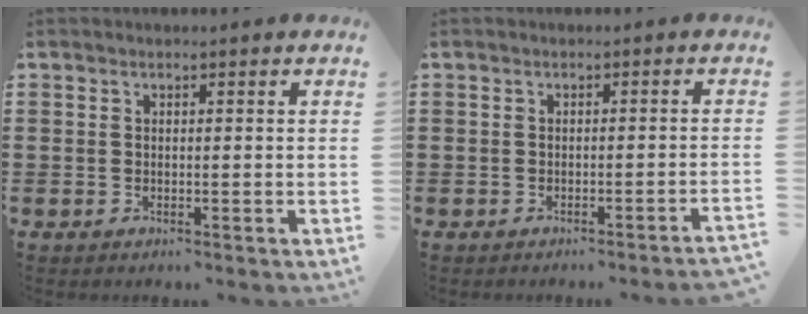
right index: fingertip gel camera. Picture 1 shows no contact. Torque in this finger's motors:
{"motor_torque": [0.35, -0.24, 0.09, 0.01]}